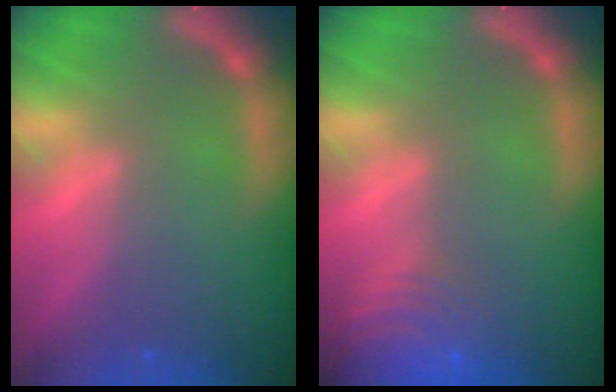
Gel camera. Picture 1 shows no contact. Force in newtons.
{"total": 10.0}